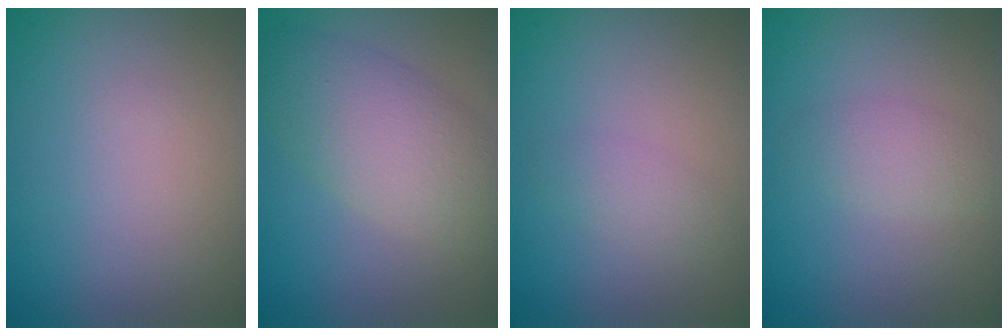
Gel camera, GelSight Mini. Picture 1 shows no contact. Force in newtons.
{"total": 5.7, "press": 5.7, "slide": 0.4}
{"total": 1.4, "press": 1.4, "slide": 0.0}
{"total": 1.9, "press": 1.9, "slide": 0.0}